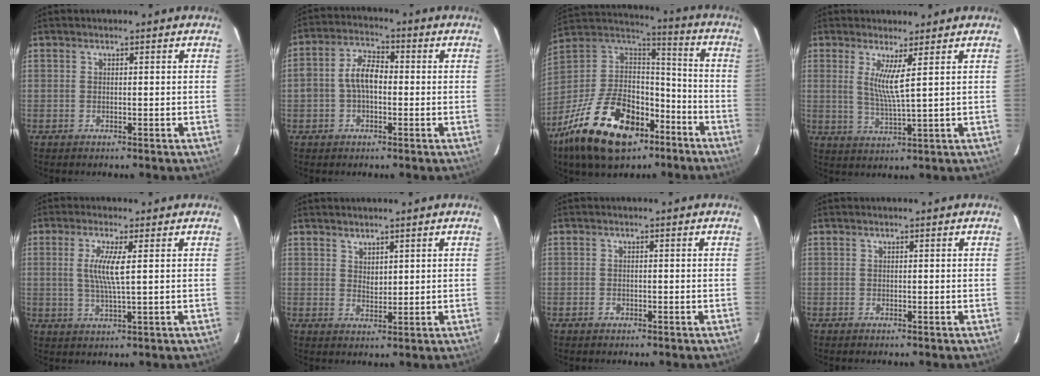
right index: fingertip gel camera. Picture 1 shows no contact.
{"total": 6.4, "force": [-0.7, 3.8, 5.0], "torque": [-0.099, 0.020, -0.013]}
{"total": 26.6, "force": [-15.2, 14.3, 16.5], "torque": [-0.337, 0.003, -0.249]}
{"total": 5.0, "force": [2.0, -0.5, 4.6], "torque": [-0.088, -0.016, 0.035]}
{"total": 5.7, "force": [1.1, 0.1, 5.6], "torque": [-0.113, -0.006, 0.020]}
{"total": 2.3, "force": [1.8, 1.3, 0.7], "torque": [-0.008, 0.001, 0.034]}
{"total": 1.3, "force": [-0.7, 0.9, 0.5], "torque": [-0.009, 0.001, -0.011]}
{"total": 0.0}